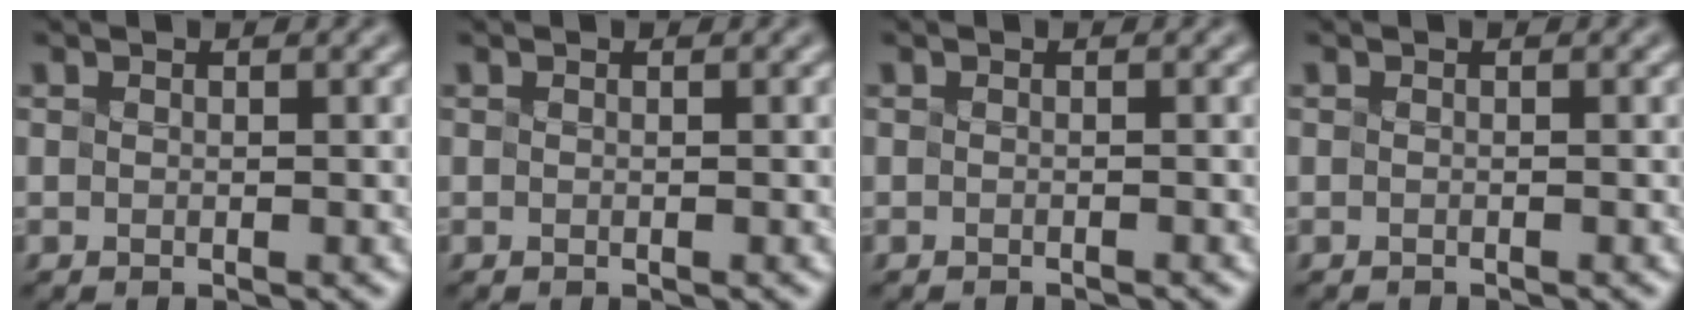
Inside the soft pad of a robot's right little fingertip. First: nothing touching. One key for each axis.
{"total": 0.0}
{"total": 1.2, "fx": -1.2, "fy": 0.1, "fz": 0.3, "tx": 0.005, "ty": -0.003, "tz": -0.018}
{"total": 0.8, "fx": -0.8, "fy": 0.0, "fz": 0.1, "tx": 0.004, "ty": -0.004, "tz": -0.014}